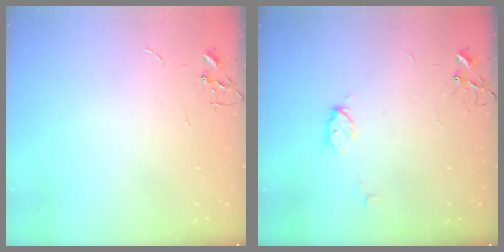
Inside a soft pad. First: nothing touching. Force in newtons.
{"total": 5.6, "press": 5.6, "slide": 0.7}